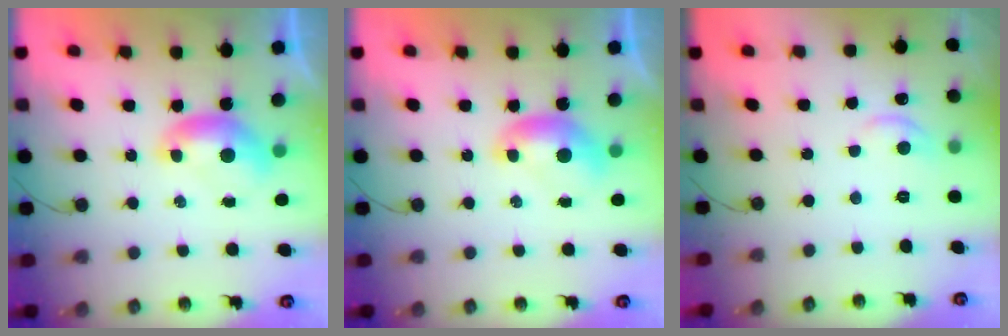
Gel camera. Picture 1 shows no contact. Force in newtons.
{"total": 0.0}
{"total": 2.2, "press": 2.0, "slide": 0.9}